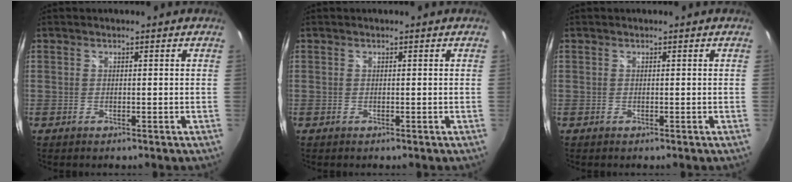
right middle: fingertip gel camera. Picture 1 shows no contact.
{"total": 0.0}
{"total": 0.0}